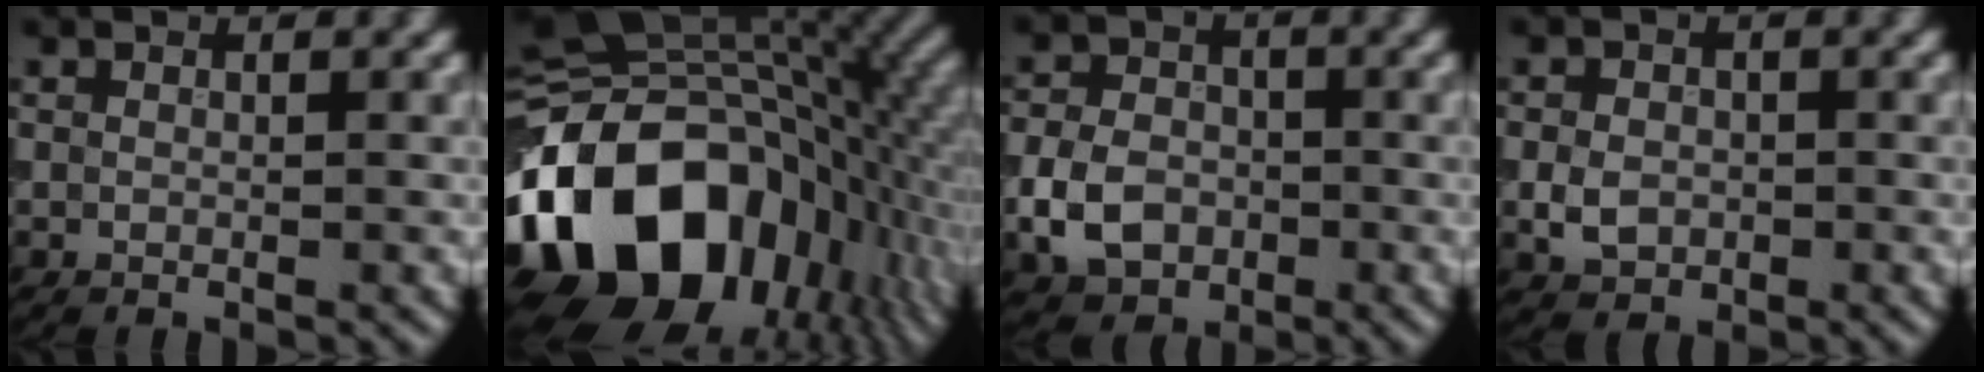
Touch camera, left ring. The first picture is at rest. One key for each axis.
{"total": 19.4, "fx": -5.9, "fy": 13.2, "fz": 12.9, "tx": -0.237, "ty": 0.004, "tz": -0.109}
{"total": 5.1, "fx": -1.7, "fy": 3.9, "fz": 2.8, "tx": -0.059, "ty": -0.002, "tz": -0.039}
{"total": 2.6, "fx": -0.6, "fy": 2.1, "fz": 1.5, "tx": -0.026, "ty": -0.003, "tz": -0.014}